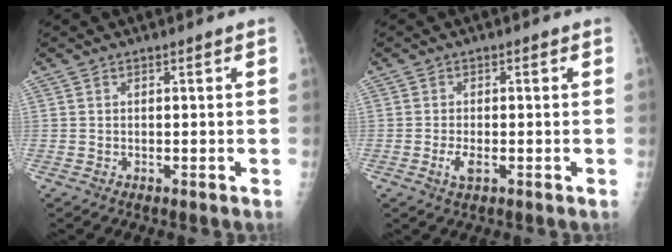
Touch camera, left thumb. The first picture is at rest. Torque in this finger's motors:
{"motor_torque": [-0.11, 0.10, 0.07, 0.00, 0.00]}